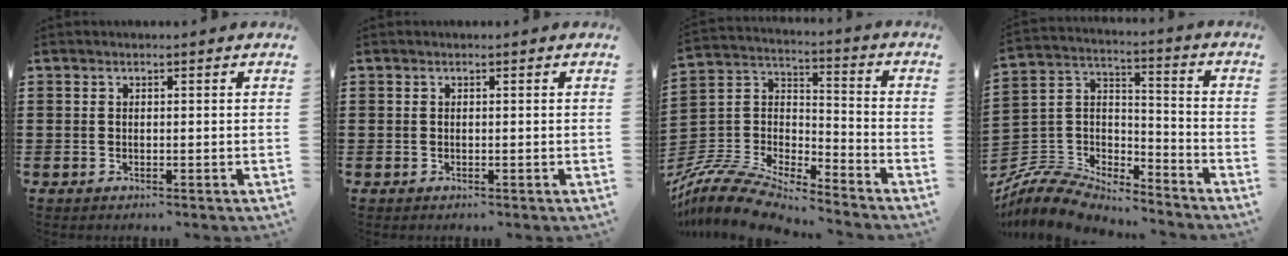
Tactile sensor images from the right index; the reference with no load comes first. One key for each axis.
{"total": 0.0}
{"total": 10.1, "fx": -9.4, "fy": 1.9, "fz": 3.2, "tx": -0.091, "ty": 0.003, "tz": -0.193}
{"total": 8.1, "fx": -7.5, "fy": 2.5, "fz": 1.6, "tx": -0.061, "ty": -0.004, "tz": -0.154}